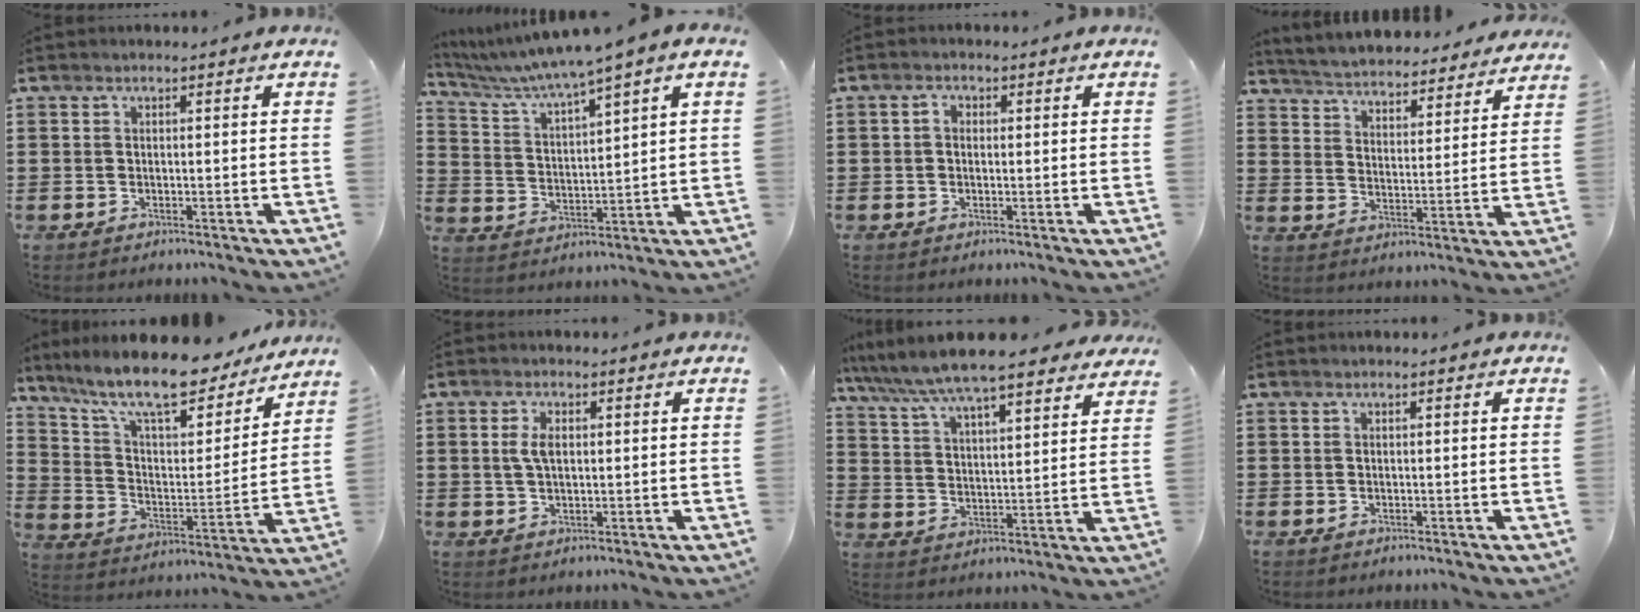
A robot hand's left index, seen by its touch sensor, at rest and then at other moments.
{"total": 5.1, "force": [4.0, -1.0, 2.9], "torque": [-0.076, -0.031, 0.062]}
{"total": 1.6, "force": [0.2, 1.1, 1.1], "torque": [-0.025, 0.008, 0.001]}
{"total": 4.6, "force": [4.5, -0.3, -0.1], "torque": [-0.023, -0.037, 0.074]}
{"total": 12.9, "force": [11.1, 1.9, 6.3], "torque": [-0.158, -0.070, 0.192]}
{"total": 3.2, "force": [0.6, 1.6, 2.7], "torque": [-0.066, 0.006, 0.006]}
{"total": 8.0, "force": [7.3, 0.4, 3.3], "torque": [-0.093, -0.035, 0.125]}
{"total": 0.0}